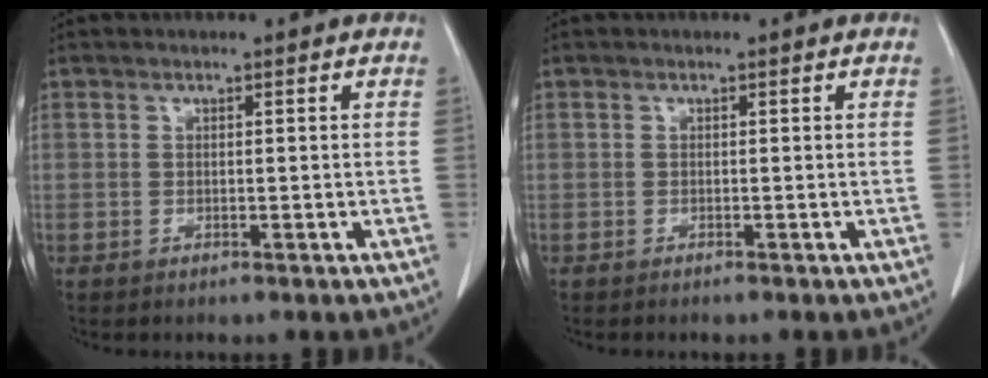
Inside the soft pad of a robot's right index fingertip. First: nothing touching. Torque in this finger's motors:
{"motor_torque": [0.06, -0.03, 0.03, 0.01]}